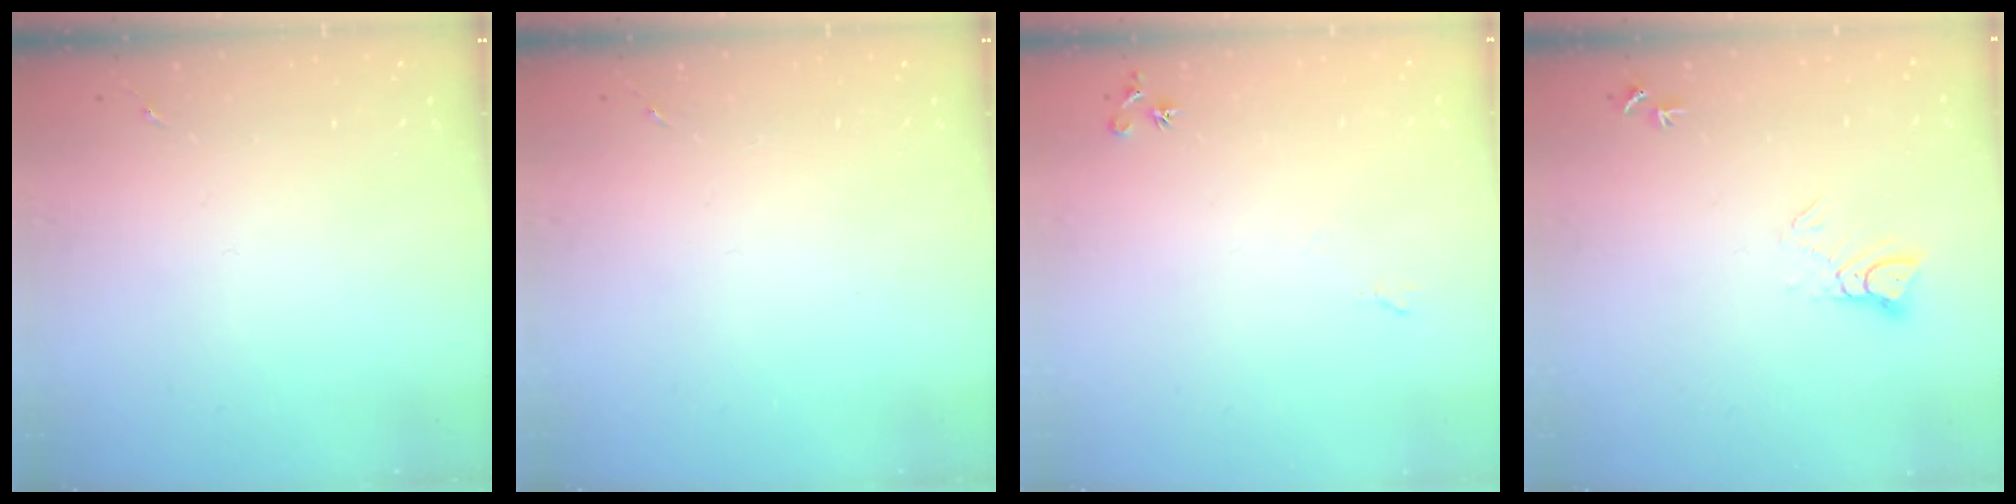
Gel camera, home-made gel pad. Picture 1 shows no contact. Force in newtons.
{"total": 0.0}
{"total": 6.7, "press": 6.6, "slide": 1.0}
{"total": 4.3, "press": 4.3, "slide": 0.2}